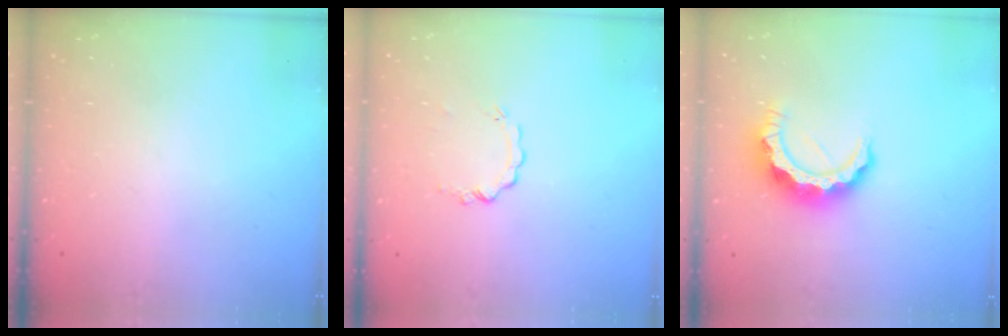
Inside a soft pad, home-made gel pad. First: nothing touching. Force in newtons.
{"total": 3.4, "press": 3.4, "slide": 0.3}
{"total": 9.5, "press": 9.5, "slide": 0.8}